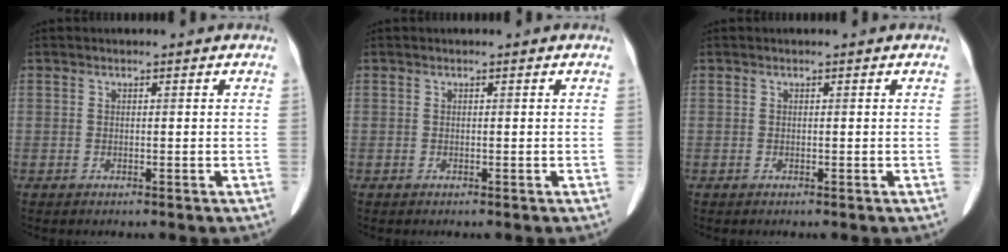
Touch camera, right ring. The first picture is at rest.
{"total": 0.0}
{"total": 0.0}